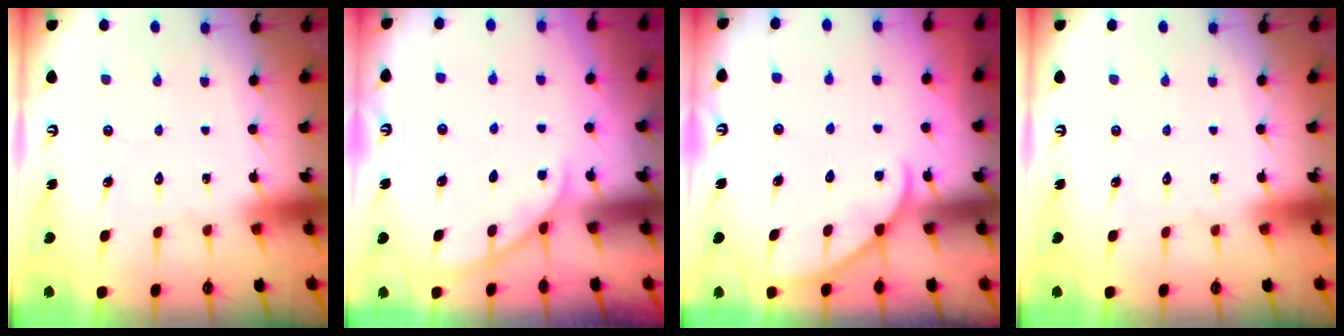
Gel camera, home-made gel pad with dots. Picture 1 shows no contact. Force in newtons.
{"total": 2.1, "press": 2.1, "slide": 0.2}
{"total": 3.5, "press": 3.5, "slide": 0.3}
{"total": 0.0}